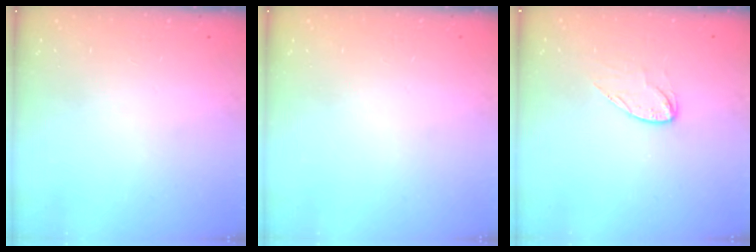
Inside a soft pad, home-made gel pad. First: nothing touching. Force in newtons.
{"total": 0.0}
{"total": 6.5, "press": 6.5, "slide": 0.3}